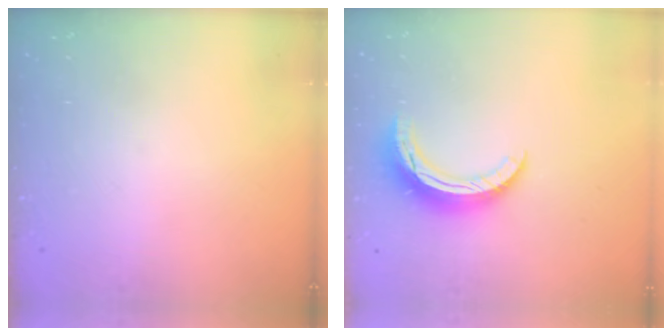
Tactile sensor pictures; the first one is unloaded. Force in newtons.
{"total": 9.9, "press": 9.9, "slide": 0.7}